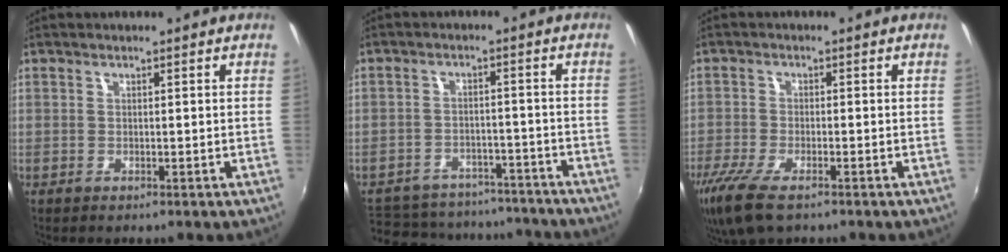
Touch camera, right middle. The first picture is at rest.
{"total": 17.5, "force": [-14.1, 8.9, 5.5], "torque": [-0.138, 0.035, -0.174]}
{"total": 9.4, "force": [-6.3, 3.1, 6.2], "torque": [-0.150, -0.034, -0.122]}